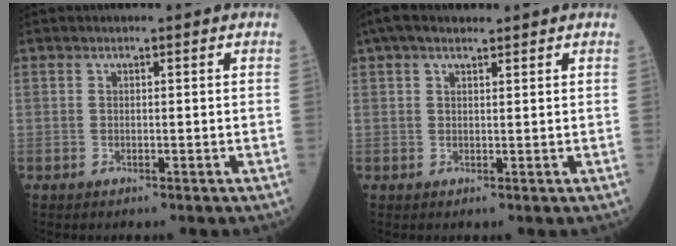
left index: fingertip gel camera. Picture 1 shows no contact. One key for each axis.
{"total": 4.3, "fx": 3.2, "fy": 1.3, "fz": 2.6, "tx": -0.056, "ty": 0.036, "tz": 0.059}